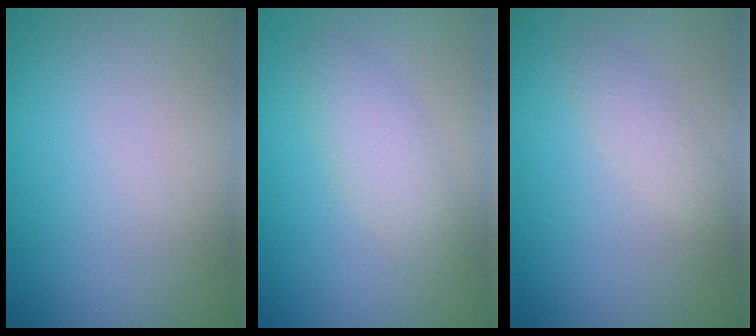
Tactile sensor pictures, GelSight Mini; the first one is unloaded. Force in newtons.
{"total": 2.3, "press": 2.3, "slide": 0.0}
{"total": 1.3, "press": 1.3, "slide": 0.1}